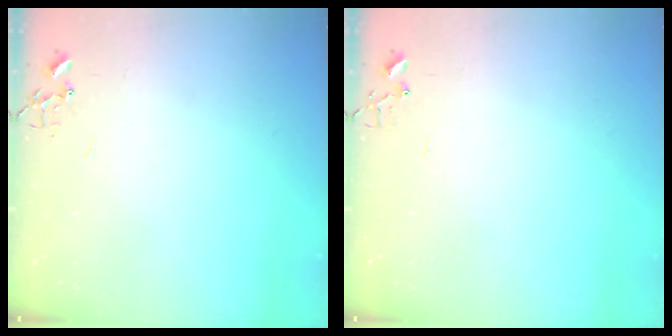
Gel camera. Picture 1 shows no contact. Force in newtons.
{"total": 3.9, "press": 3.9, "slide": 0.4}